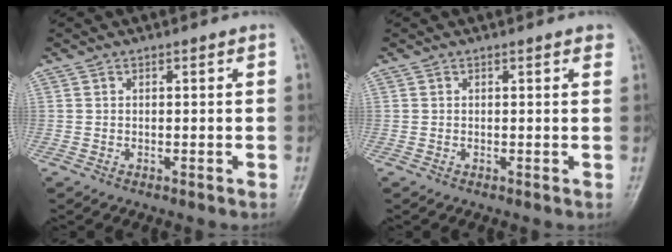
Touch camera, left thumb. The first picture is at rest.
{"total": 1.1, "force": [0.7, 0.3, 0.7], "torque": [-0.008, -0.001, 0.005]}